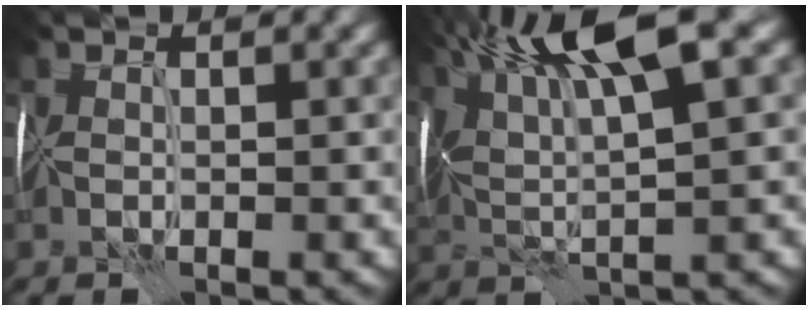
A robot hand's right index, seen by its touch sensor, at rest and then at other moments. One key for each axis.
{"total": 9.8, "fx": 4.6, "fy": 2.1, "fz": 8.4, "tx": -0.156, "ty": 0.024, "tz": 0.080}